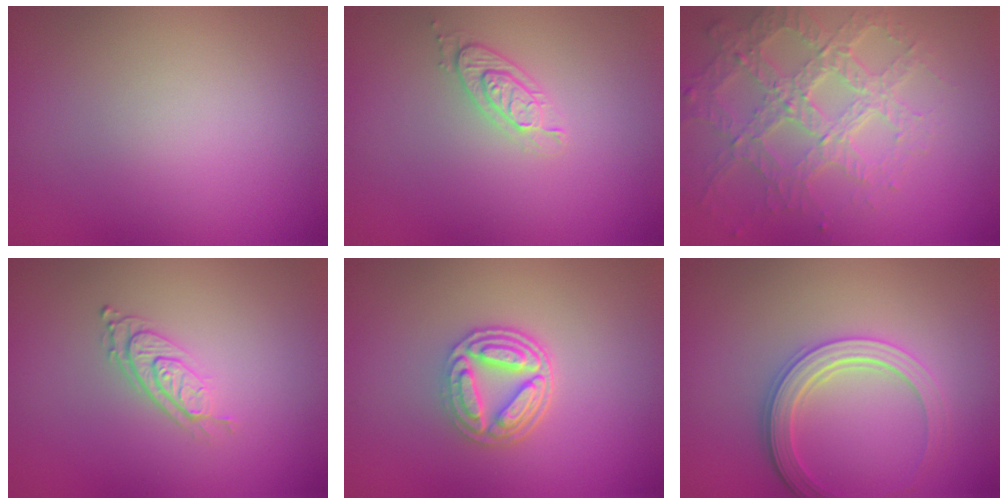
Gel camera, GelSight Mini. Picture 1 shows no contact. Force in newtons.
{"total": 2.1, "press": 1.9, "slide": 0.8}
{"total": 6.8, "press": 4.9, "slide": 4.7}
{"total": 2.8, "press": 2.1, "slide": 1.9}
{"total": 5.0, "press": 3.8, "slide": 3.2}
{"total": 3.8, "press": 3.4, "slide": 1.8}